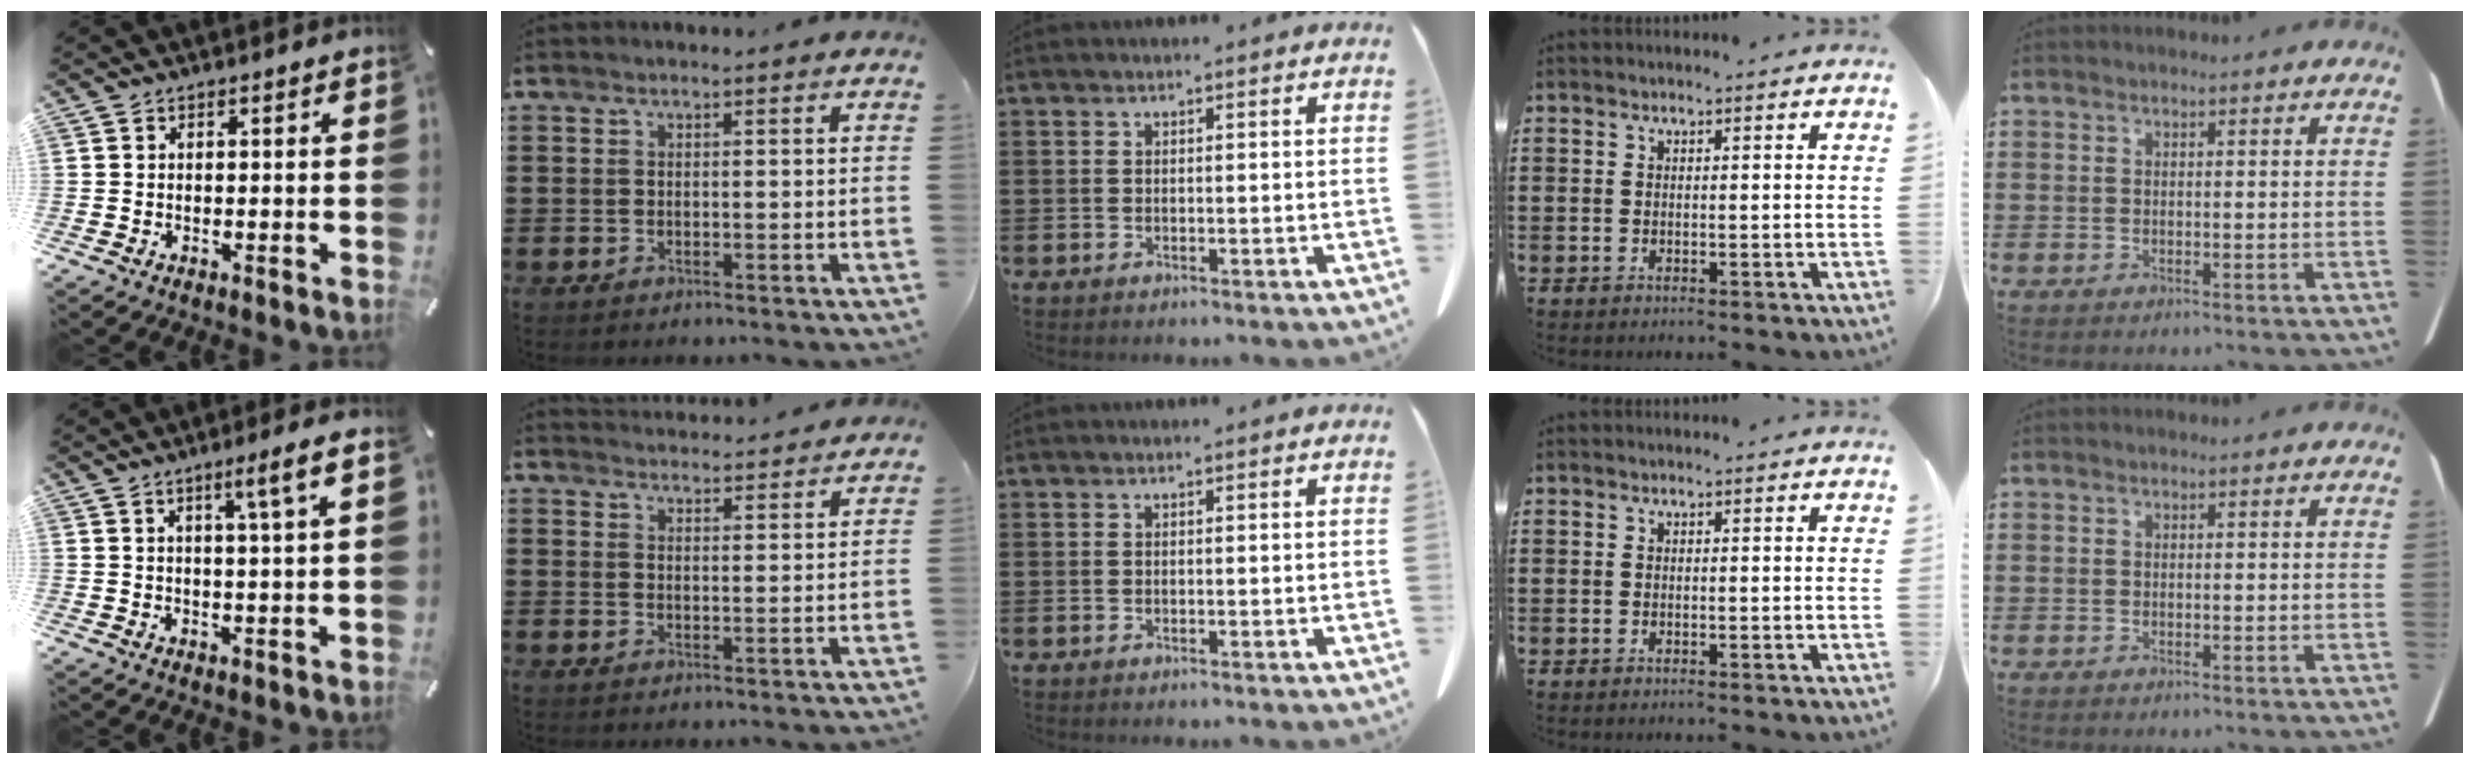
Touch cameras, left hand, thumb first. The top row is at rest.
{"thumb": {"total": 6.3, "force": [2.9, 0.1, 5.6], "torque": [-0.097, -0.005, 0.043]}, "index": {"total": 3.2, "force": [3.2, 0.1, -0.1], "torque": [-0.007, -0.012, 0.060]}}